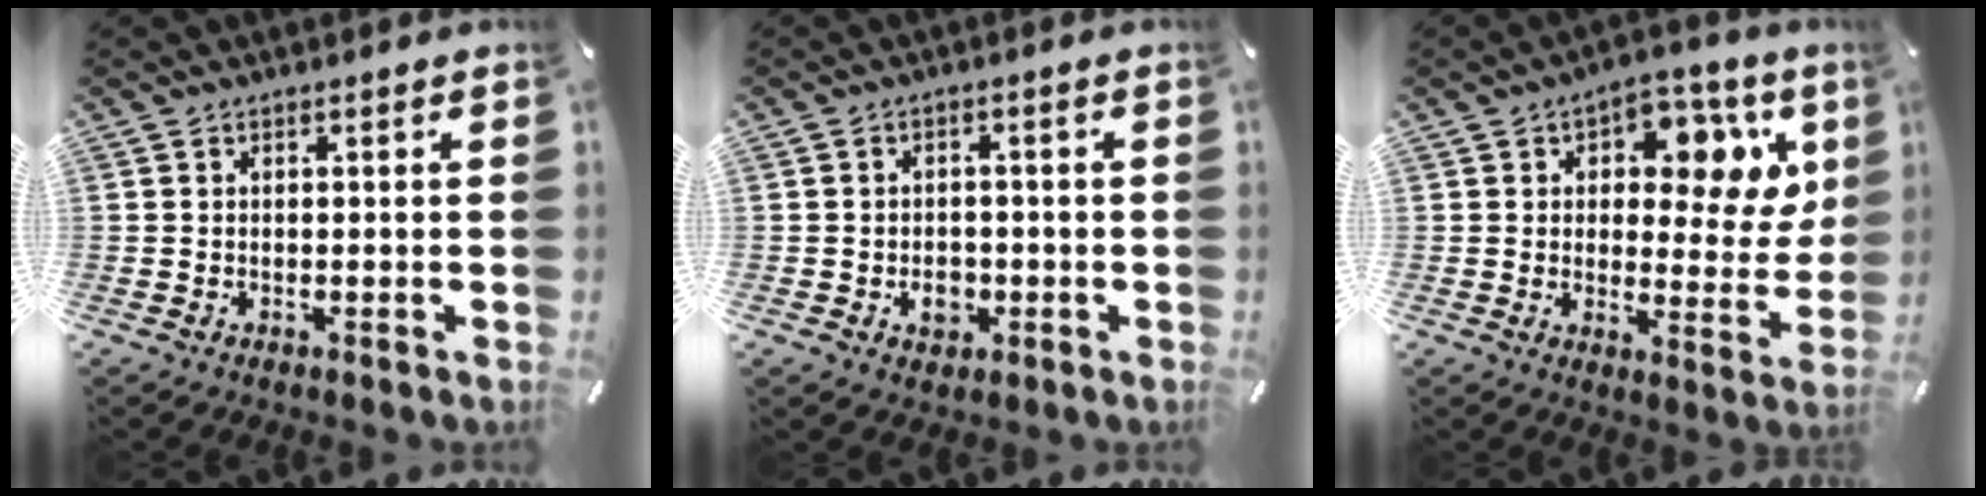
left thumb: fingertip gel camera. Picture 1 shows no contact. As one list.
[{"total": 4.6, "force": [-1.3, 3.6, 2.4], "torque": [-0.025, 0.001, -0.024]}, {"total": 12.1, "force": [5.3, 7.7, 7.8], "torque": [-0.088, -0.038, 0.088]}]